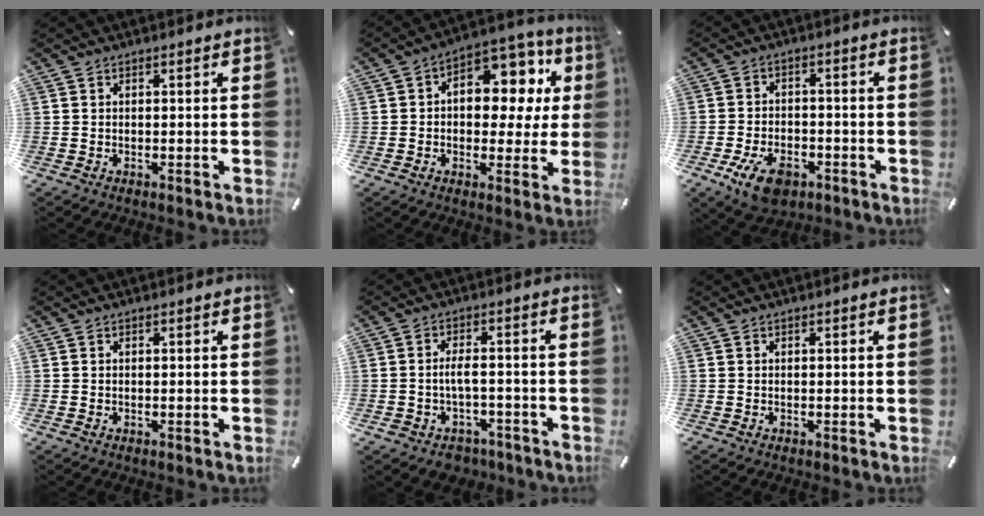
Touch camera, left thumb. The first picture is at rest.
{"total": 11.6, "force": [3.3, 7.9, 7.8], "torque": [-0.097, -0.032, 0.056]}
{"total": 8.8, "force": [-4.4, 5.3, 5.5], "torque": [-0.104, 0.012, -0.078]}
{"total": 0.0}
{"total": 4.9, "force": [-1.8, 3.3, 3.2], "torque": [-0.063, 0.011, -0.034]}
{"total": 0.0}